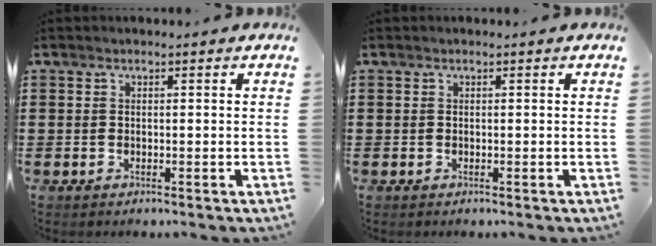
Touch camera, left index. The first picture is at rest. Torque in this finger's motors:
{"motor_torque": [0.00, -0.01, 0.00, 0.00]}